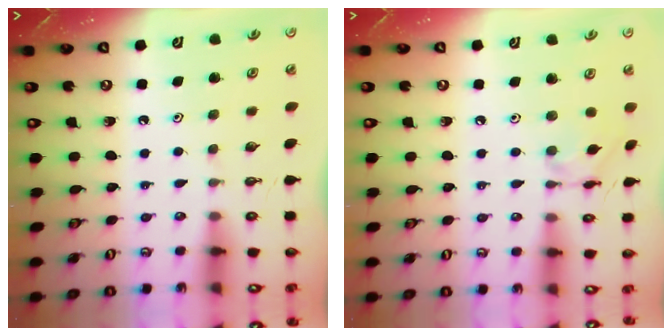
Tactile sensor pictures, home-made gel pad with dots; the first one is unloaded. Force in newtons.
{"total": 5.3, "press": 5.3, "slide": 0.2}